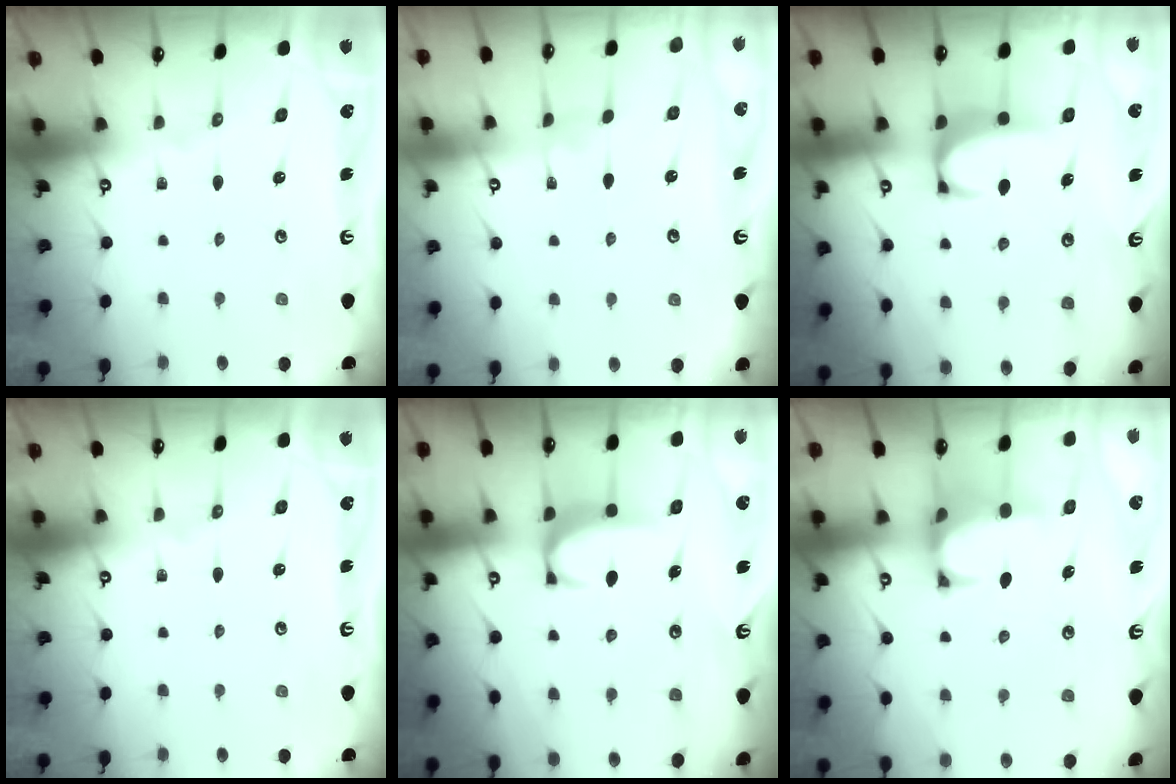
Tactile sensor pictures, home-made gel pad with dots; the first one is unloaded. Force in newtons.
{"total": 2.8, "press": 2.8, "slide": 0.3}
{"total": 2.0, "press": 2.0, "slide": 0.3}
{"total": 0.0}
{"total": 1.9, "press": 1.9, "slide": 0.5}
{"total": 1.4, "press": 0.9, "slide": 1.0}